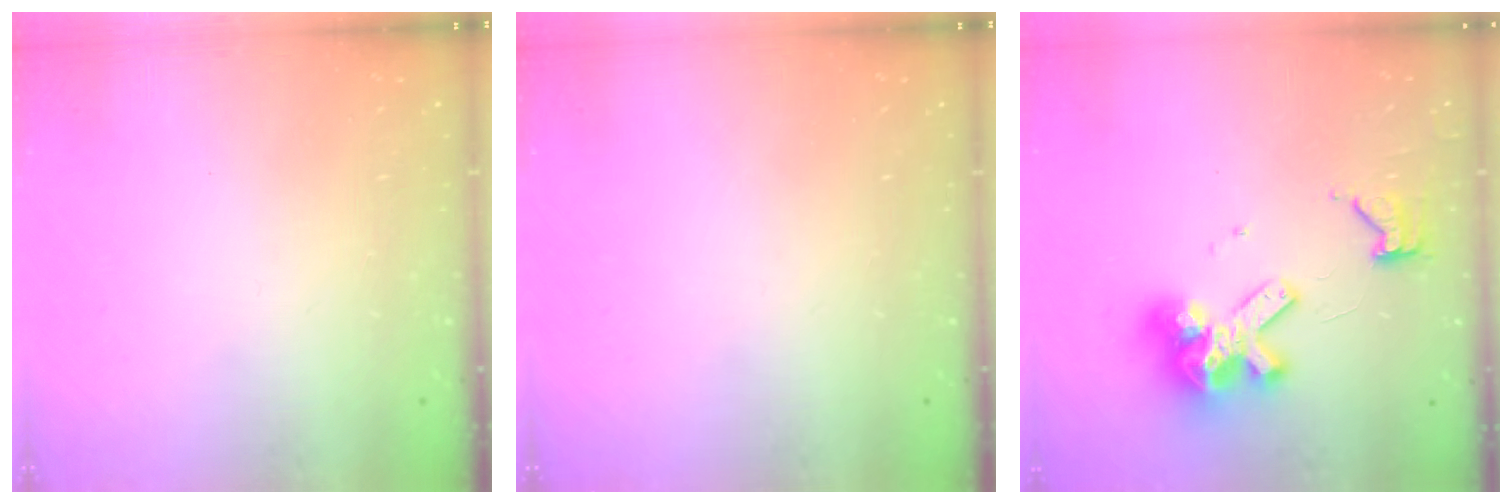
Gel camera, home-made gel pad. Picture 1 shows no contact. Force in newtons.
{"total": 0.0}
{"total": 14.9, "press": 14.7, "slide": 2.0}